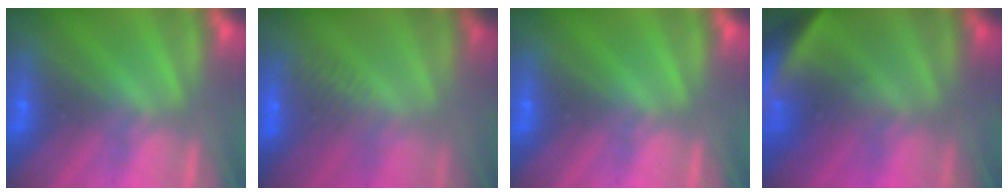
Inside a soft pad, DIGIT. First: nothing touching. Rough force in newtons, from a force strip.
{"total": 3.4}
{"total": 0.0}
{"total": 4.0}